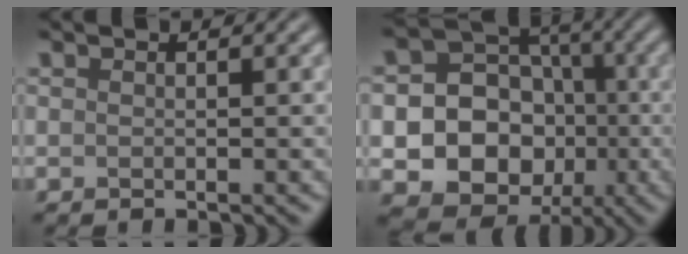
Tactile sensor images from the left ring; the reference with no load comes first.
{"total": 14.0, "force": [-3.2, 12.6, 5.1], "torque": [-0.107, -0.012, -0.064]}